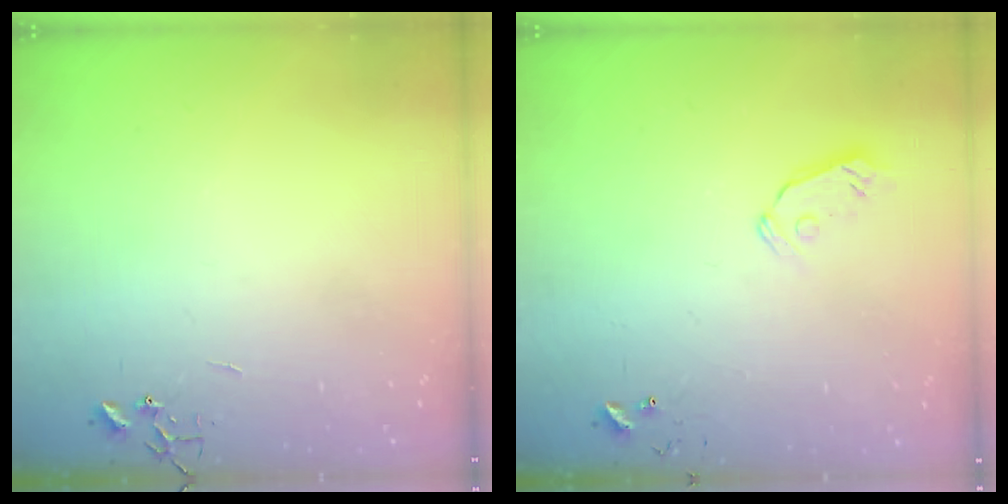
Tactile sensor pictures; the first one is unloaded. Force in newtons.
{"total": 5.8, "press": 5.7, "slide": 0.9}